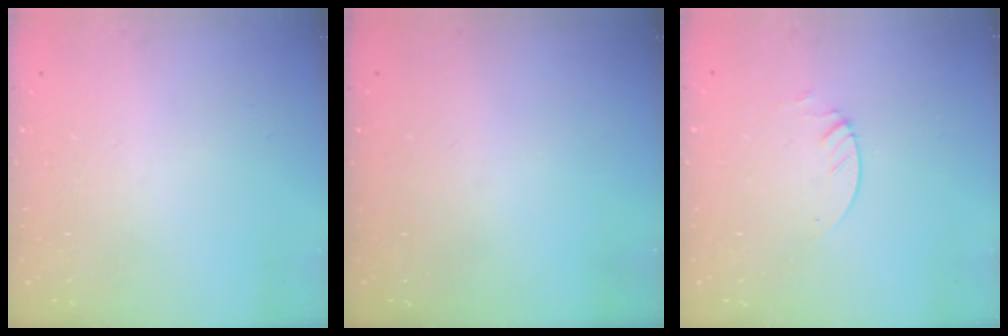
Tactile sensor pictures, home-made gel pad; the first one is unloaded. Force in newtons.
{"total": 0.0}
{"total": 1.3, "press": 1.3, "slide": 0.1}